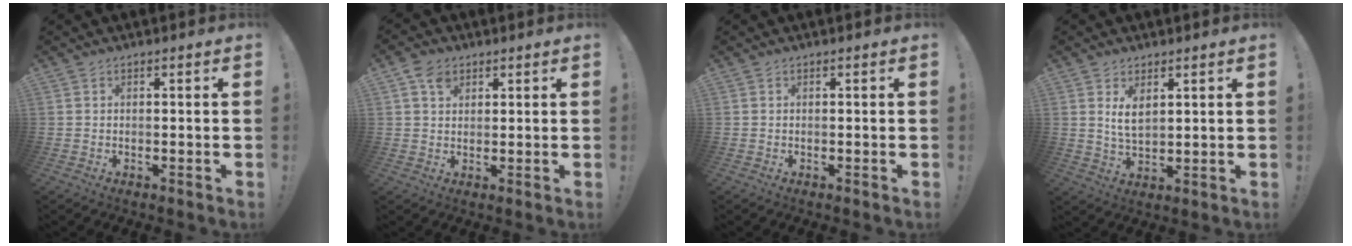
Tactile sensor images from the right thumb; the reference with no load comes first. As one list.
[{"total": 4.9, "force": [2.4, 3.6, 2.4], "torque": [-0.039, -0.003, 0.047]}, {"total": 0.0}, {"total": 5.3, "force": [2.3, 2.8, 3.9], "torque": [-0.073, -0.011, 0.040]}]